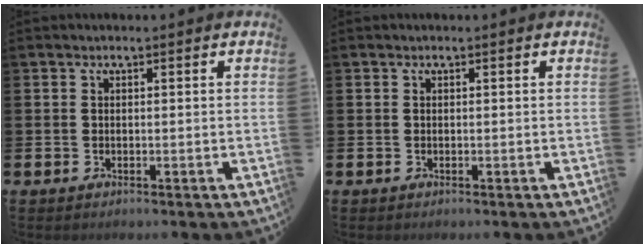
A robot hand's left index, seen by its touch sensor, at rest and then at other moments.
{"total": 0.0}